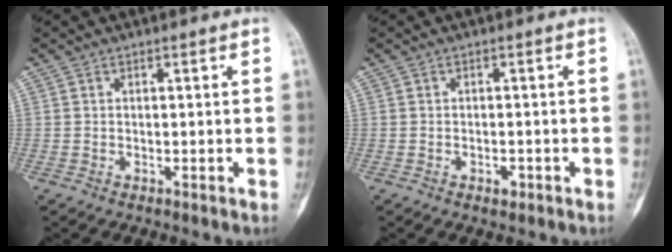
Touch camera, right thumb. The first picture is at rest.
{"total": 1.6, "force": [-0.8, 0.9, 1.0], "torque": [-0.014, 0.003, -0.011]}